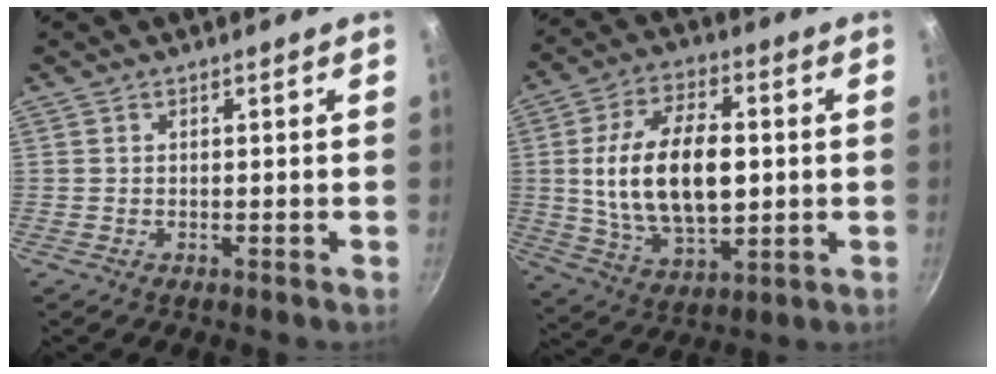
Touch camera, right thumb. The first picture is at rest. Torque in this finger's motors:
{"motor_torque": [-0.22, 0.96, 0.59, 0.32, 0.18]}